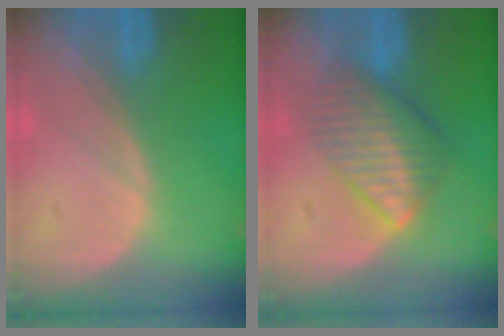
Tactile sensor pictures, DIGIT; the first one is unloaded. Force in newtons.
{"total": 6.4, "press": 6.2, "slide": 1.7}